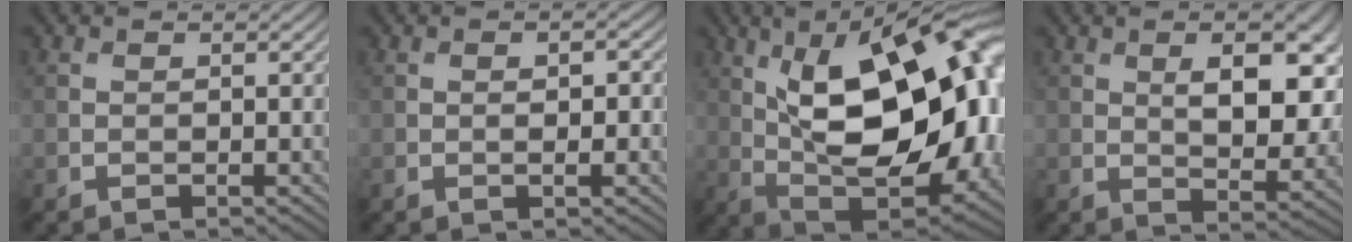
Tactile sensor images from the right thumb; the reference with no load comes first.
{"total": 2.2, "force": [0.0, 0.7, 2.1], "torque": [-0.036, -0.002, 0.001]}
{"total": 20.4, "force": [3.2, 9.8, 17.6], "torque": [-0.266, 0.030, 0.041]}
{"total": 10.1, "force": [2.4, 4.6, 8.7], "torque": [-0.132, -0.006, 0.039]}